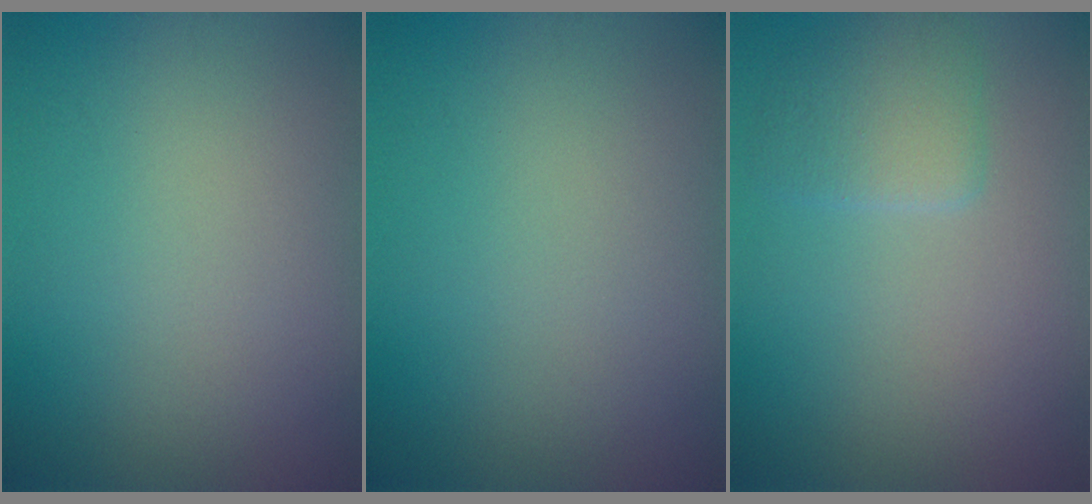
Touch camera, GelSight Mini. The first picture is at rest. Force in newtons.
{"total": 0.0}
{"total": 2.3, "press": 2.3, "slide": 0.2}